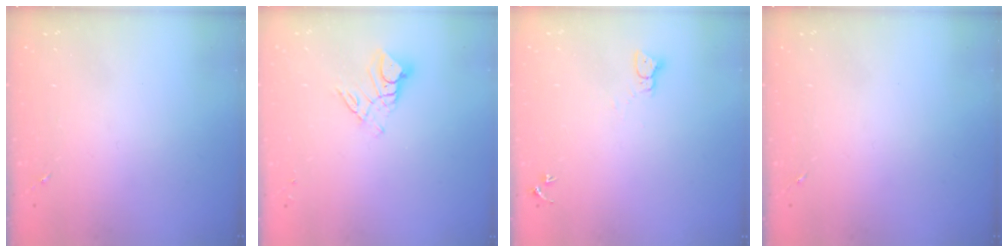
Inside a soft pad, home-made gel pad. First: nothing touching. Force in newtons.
{"total": 9.2, "press": 9.1, "slide": 0.8}
{"total": 2.3, "press": 2.3, "slide": 0.2}
{"total": 0.0}